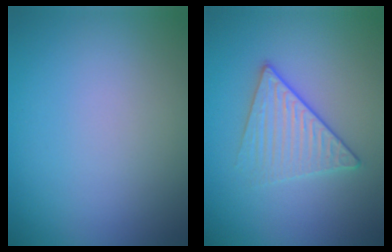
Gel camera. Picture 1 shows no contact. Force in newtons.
{"total": 3.3, "press": 3.0, "slide": 1.3}